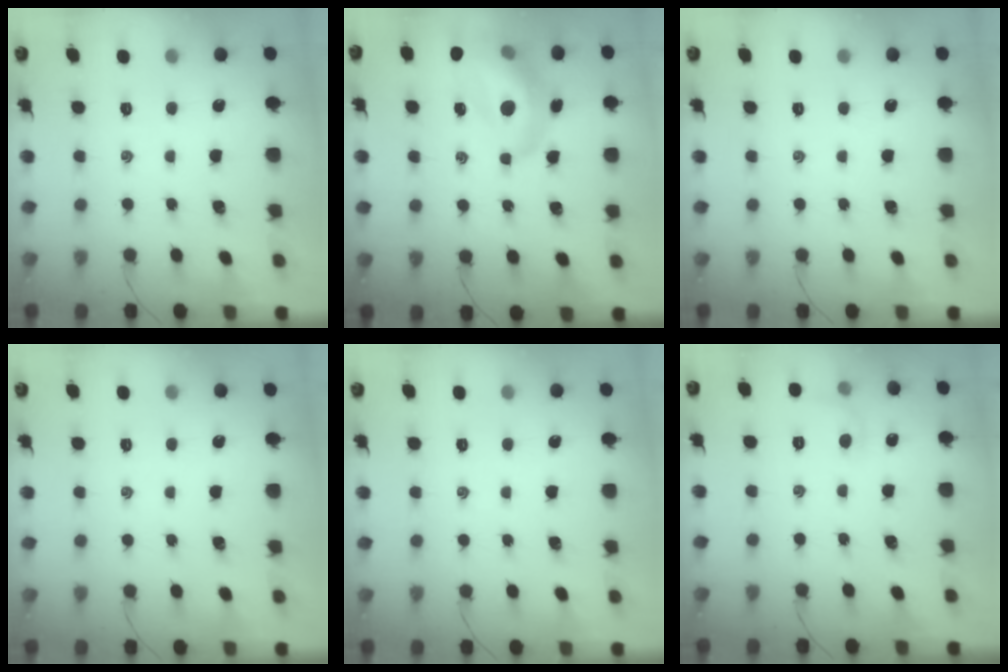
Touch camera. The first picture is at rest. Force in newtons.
{"total": 15.9, "press": 15.3, "slide": 4.2}
{"total": 0.0}
{"total": 0.0}
{"total": 0.0}
{"total": 6.5, "press": 6.3, "slide": 1.5}